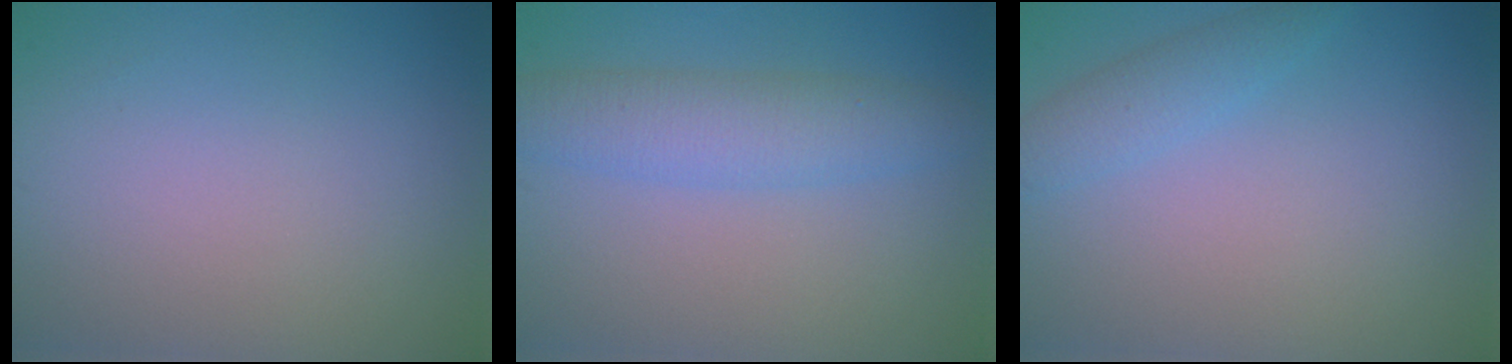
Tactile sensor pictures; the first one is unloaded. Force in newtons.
{"total": 4.1, "press": 4.1, "slide": 0.2}
{"total": 2.0, "press": 2.0, "slide": 0.0}